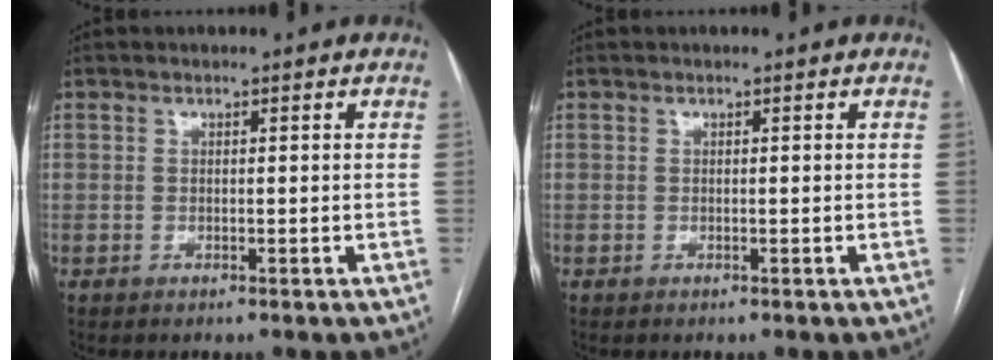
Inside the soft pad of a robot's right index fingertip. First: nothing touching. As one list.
[{"total": 0.0}]